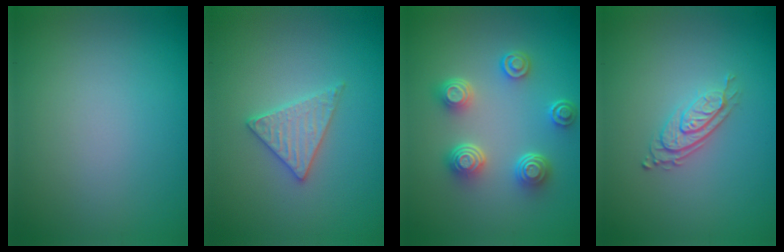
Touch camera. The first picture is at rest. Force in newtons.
{"total": 2.6, "press": 2.6, "slide": 0.3}
{"total": 4.5, "press": 3.5, "slide": 2.7}
{"total": 2.8, "press": 2.0, "slide": 2.0}